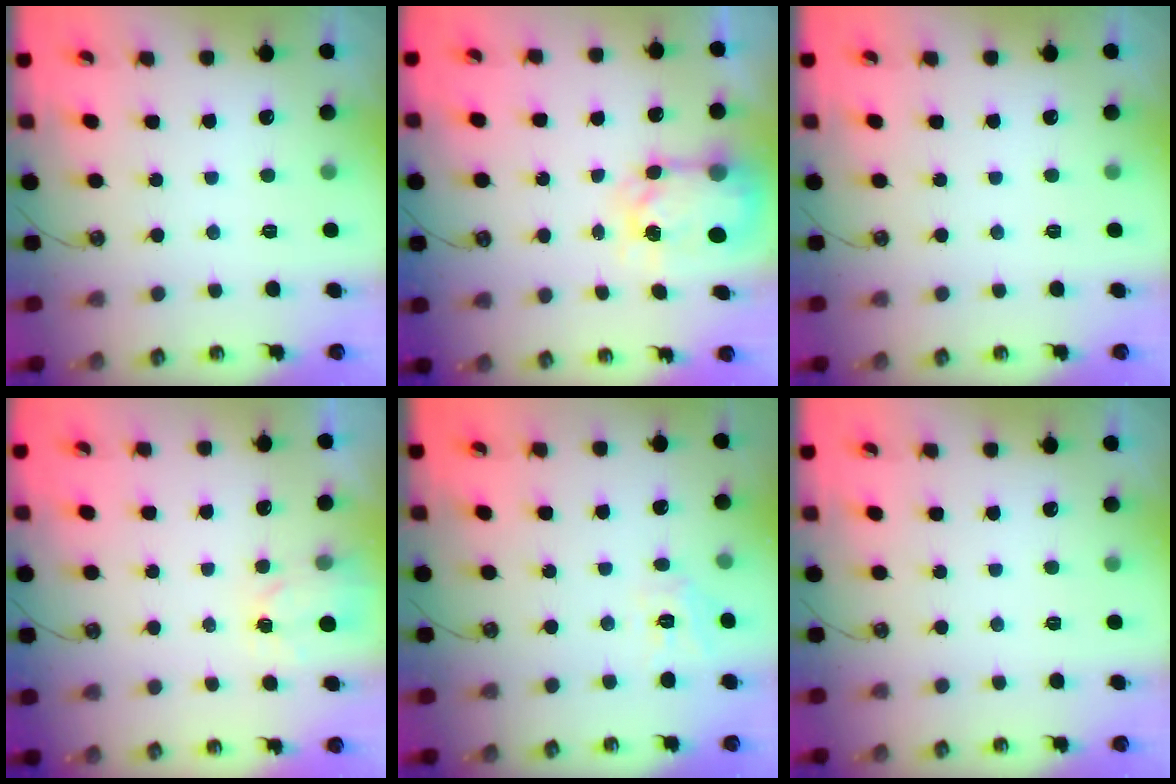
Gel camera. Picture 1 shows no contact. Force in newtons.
{"total": 6.2, "press": 6.2, "slide": 0.1}
{"total": 0.0}
{"total": 3.0, "press": 3.0, "slide": 0.4}
{"total": 8.1, "press": 8.1, "slide": 0.6}
{"total": 0.0}